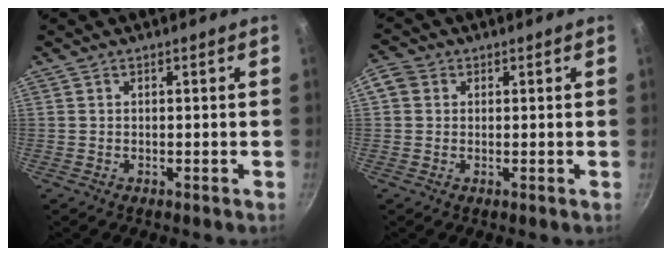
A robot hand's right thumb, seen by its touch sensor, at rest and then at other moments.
{"total": 3.3, "force": [0.7, 2.9, 1.4], "torque": [-0.019, 0.003, 0.002]}